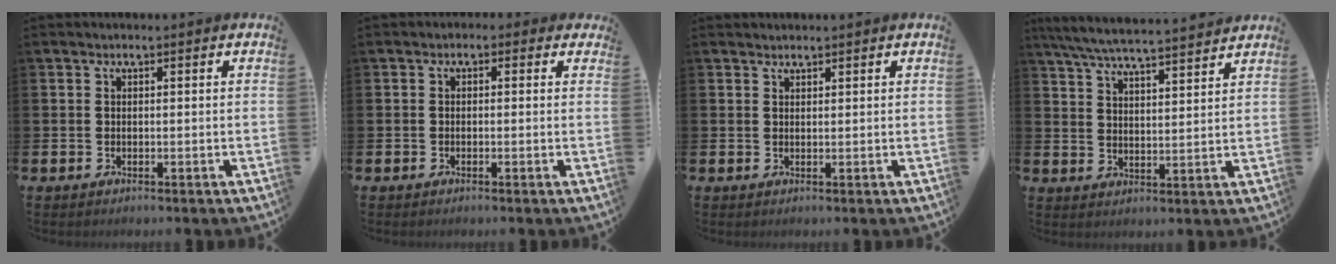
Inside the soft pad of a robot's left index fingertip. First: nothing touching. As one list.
[{"total": 1.0, "force": [-0.6, 0.8, 0.2], "torque": [-0.005, 0.006, -0.015]}, {"total": 1.1, "force": [1.1, 0.3, -0.1], "torque": [0.009, 0.000, 0.018]}, {"total": 6.4, "force": [6.1, 0.2, 1.9], "torque": [-0.064, -0.038, 0.107]}]